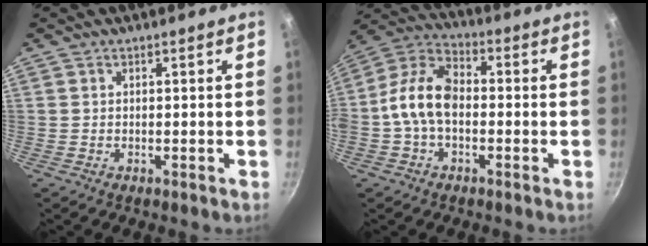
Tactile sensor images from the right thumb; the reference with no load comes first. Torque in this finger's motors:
{"motor_torque": [2.28, 2.33, 1.47, -1.30, 0.86]}